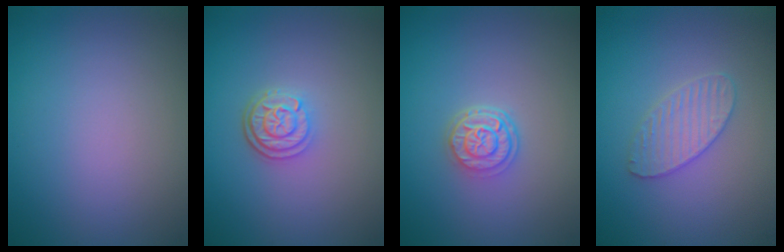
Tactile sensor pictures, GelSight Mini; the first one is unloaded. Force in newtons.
{"total": 3.0, "press": 2.5, "slide": 1.6}
{"total": 3.0, "press": 2.4, "slide": 1.9}
{"total": 2.6, "press": 2.6, "slide": 0.2}